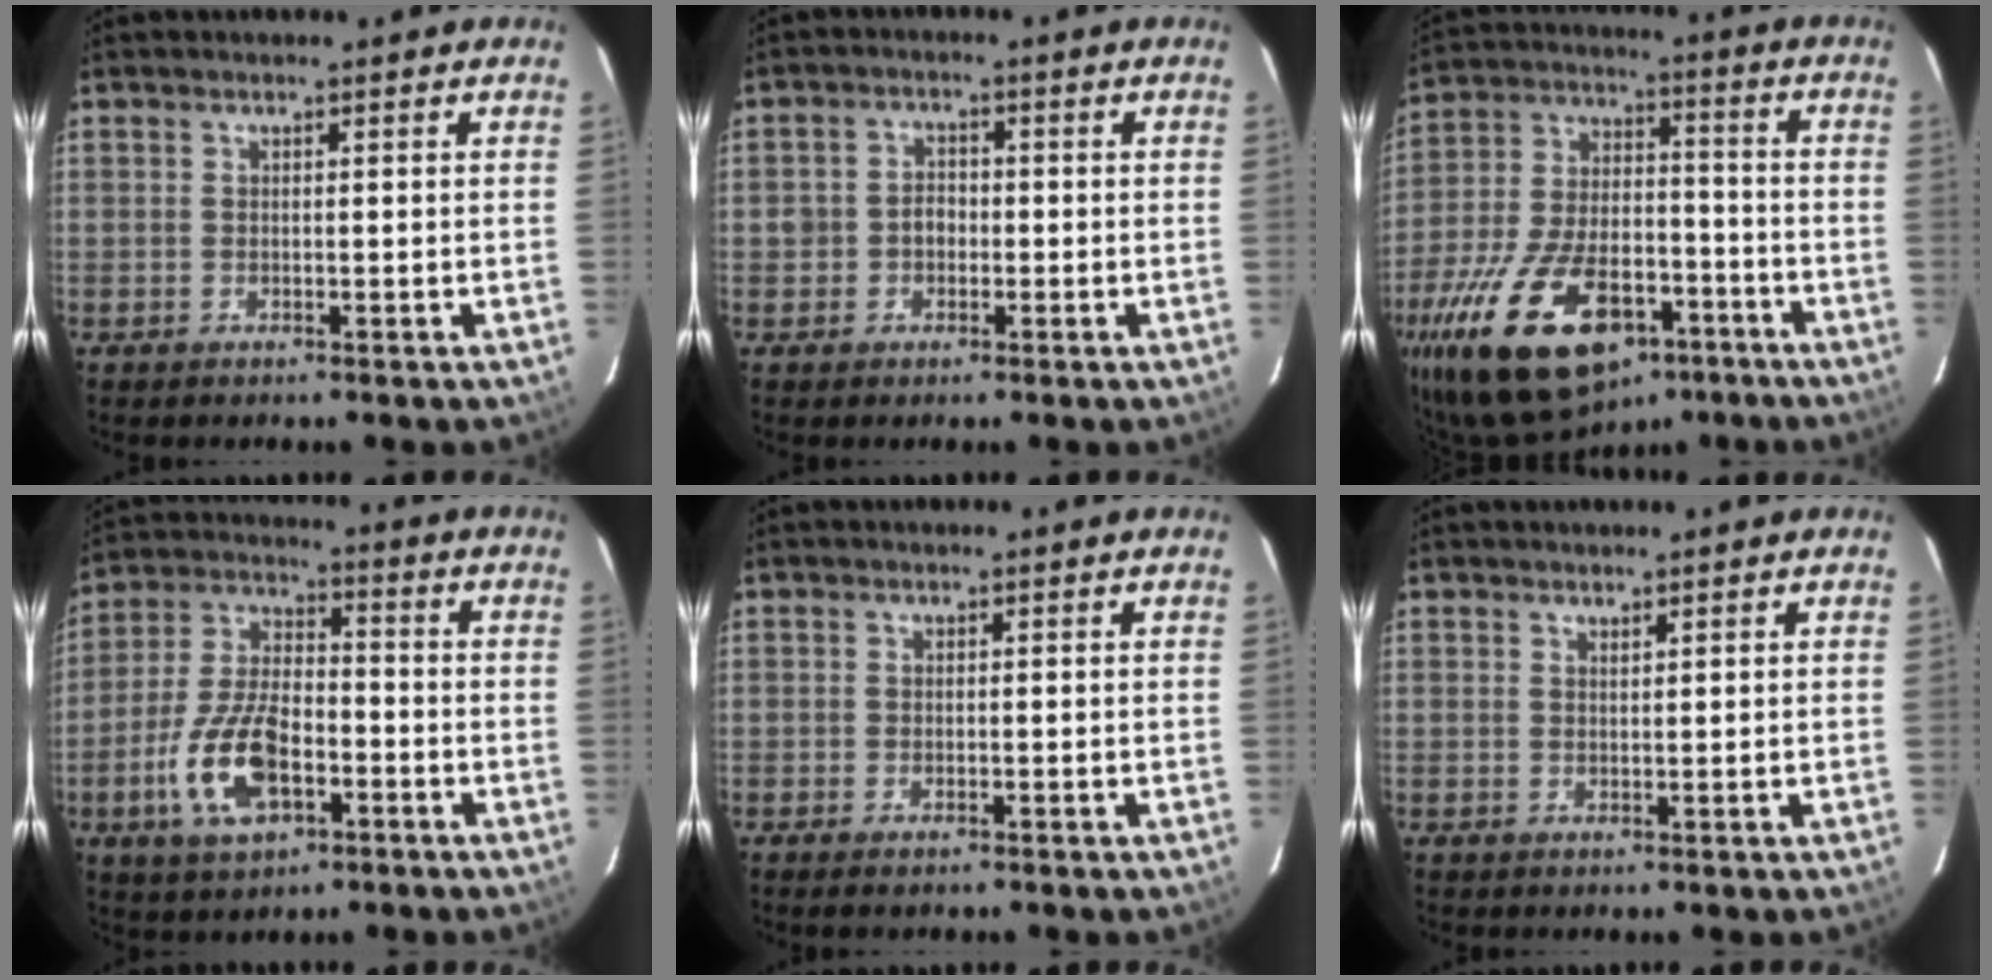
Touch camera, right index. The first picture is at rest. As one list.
[{"total": 3.4, "force": [-1.0, 3.0, 1.3], "torque": [-0.027, 0.009, -0.014]}, {"total": 26.8, "force": [-15.9, 13.4, 16.9], "torque": [-0.346, -0.019, -0.251]}, {"total": 14.0, "force": [-5.4, 6.9, 10.9], "torque": [-0.232, 0.003, -0.095]}, {"total": 1.3, "force": [-1.0, 0.4, 0.7], "torque": [-0.013, -0.006, -0.018]}, {"total": 0.6, "force": [0.5, 0.1, 0.1], "torque": [0.000, -0.001, 0.010]}]